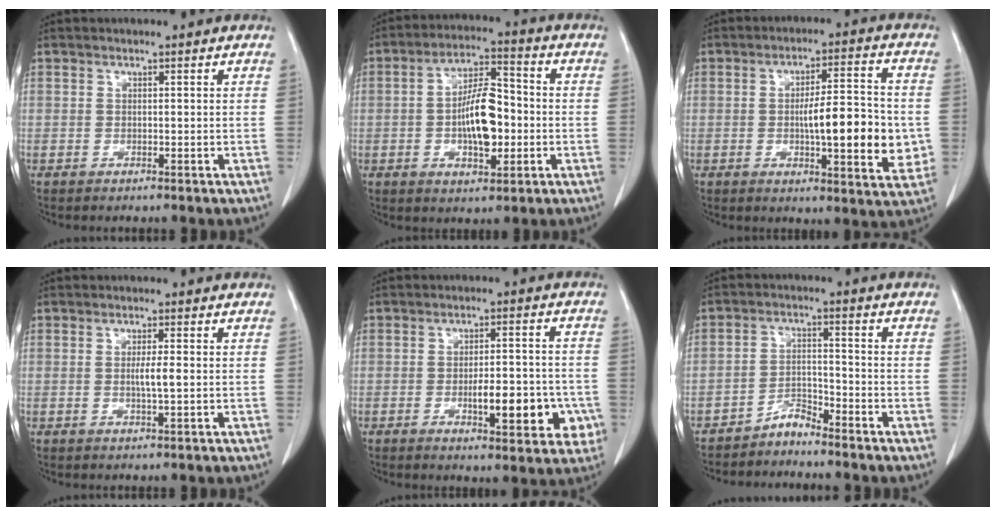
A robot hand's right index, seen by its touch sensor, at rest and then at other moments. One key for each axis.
{"total": 10.3, "fx": -1.5, "fy": 3.9, "fz": 9.4, "tx": -0.175, "ty": 0.014, "tz": -0.024}
{"total": 13.0, "fx": -1.4, "fy": 2.9, "fz": 12.6, "tx": -0.182, "ty": 0.007, "tz": -0.020}
{"total": 2.7, "fx": -0.2, "fy": 0.0, "fz": 2.7, "tx": -0.051, "ty": -0.003, "tz": -0.003}
{"total": 10.2, "fx": -3.0, "fy": 3.3, "fz": 9.2, "tx": -0.116, "ty": 0.010, "tz": -0.035}
{"total": 3.2, "fx": -3.1, "fy": 0.6, "fz": 0.5, "tx": -0.002, "ty": -0.006, "tz": -0.058}